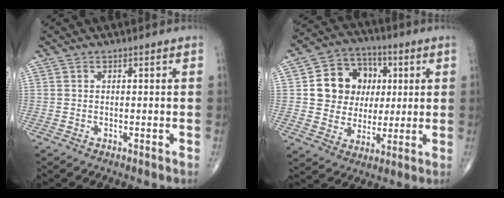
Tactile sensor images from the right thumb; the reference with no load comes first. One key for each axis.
{"total": 13.5, "fx": 2.4, "fy": 11.8, "fz": 6.1, "tx": -0.053, "ty": 0.008, "tz": 0.043}